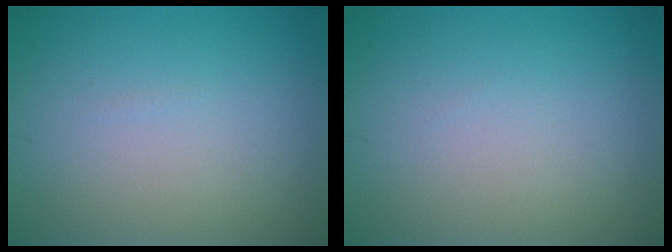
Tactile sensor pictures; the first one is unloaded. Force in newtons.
{"total": 0.0}